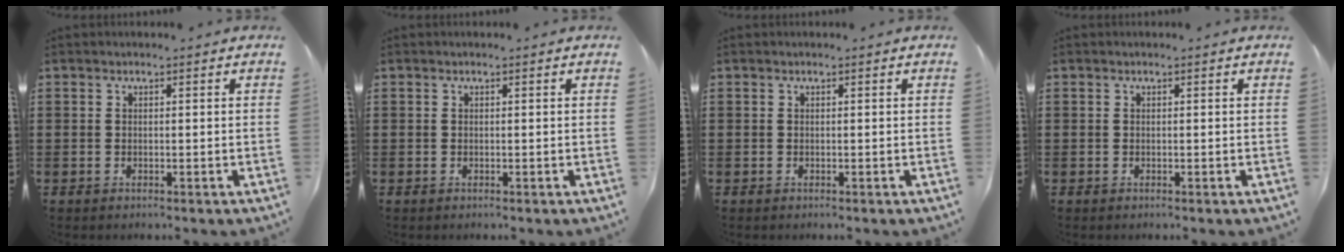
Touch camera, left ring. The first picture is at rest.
{"total": 0.0}
{"total": 0.0}
{"total": 0.0}